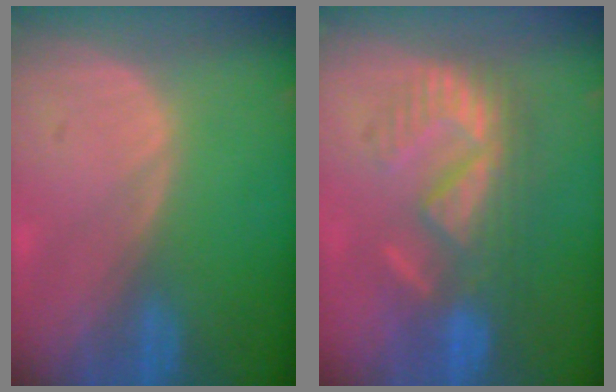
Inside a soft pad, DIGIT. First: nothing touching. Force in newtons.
{"total": 8.7, "press": 8.5, "slide": 1.7}